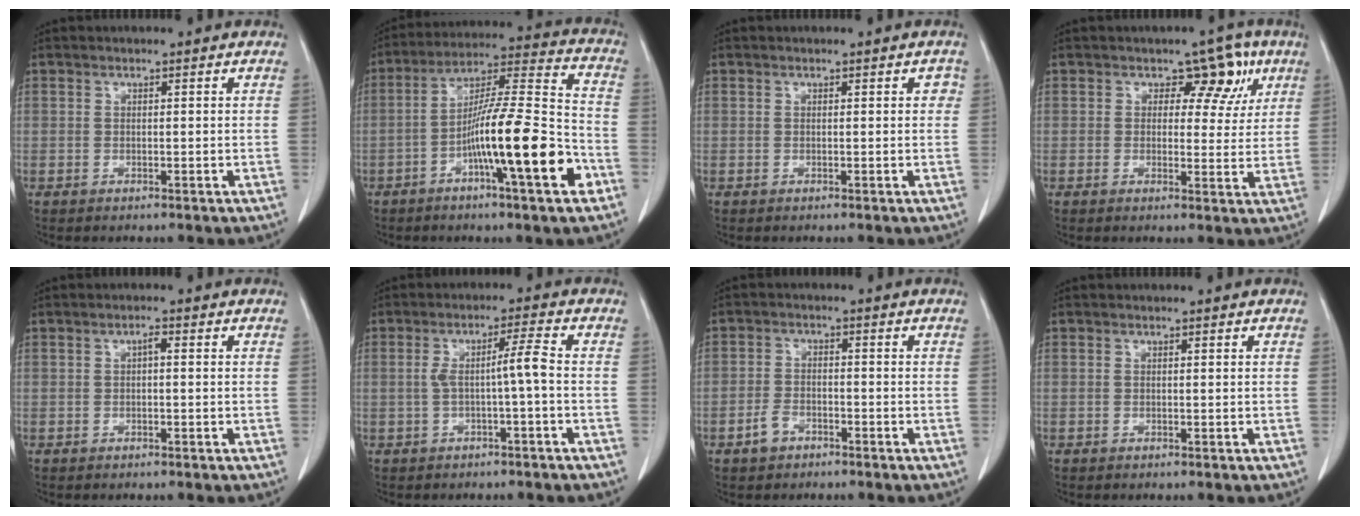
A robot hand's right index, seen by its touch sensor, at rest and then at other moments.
{"total": 17.3, "force": [-6.5, 0.9, 16.0], "torque": [-0.267, 0.000, -0.108]}
{"total": 1.0, "force": [0.3, 0.6, 0.8], "torque": [-0.006, 0.008, 0.004]}
{"total": 6.2, "force": [2.8, 4.2, 3.6], "torque": [-0.019, 0.013, 0.030]}
{"total": 1.0, "force": [0.0, 0.3, 1.0], "torque": [-0.017, 0.003, 0.000]}
{"total": 4.1, "force": [-0.7, -0.4, 4.1], "torque": [-0.074, 0.013, -0.008]}
{"total": 3.3, "force": [-2.1, 2.0, 1.5], "torque": [-0.029, 0.004, -0.036]}
{"total": 0.0}